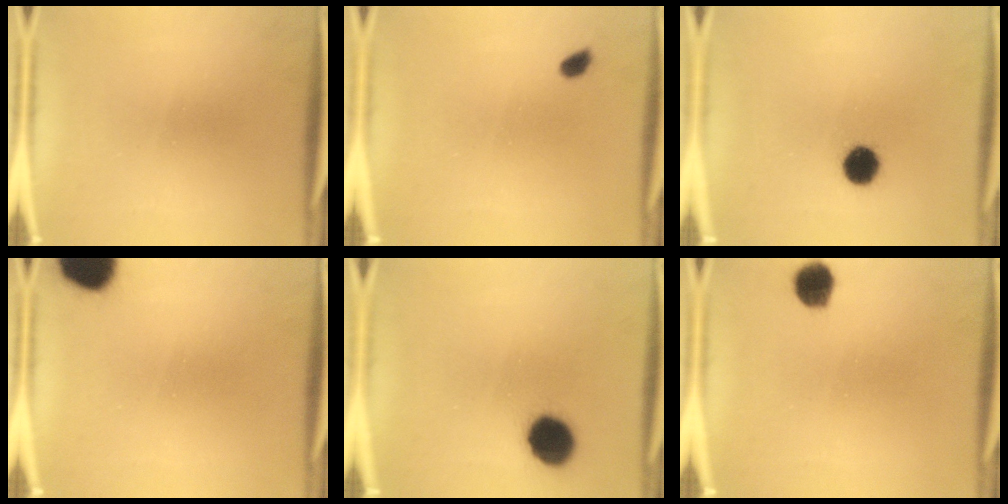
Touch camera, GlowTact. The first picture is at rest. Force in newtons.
{"total": 1.5}
{"total": 7.2}
{"total": 11.6}
{"total": 9.9}
{"total": 5.1}